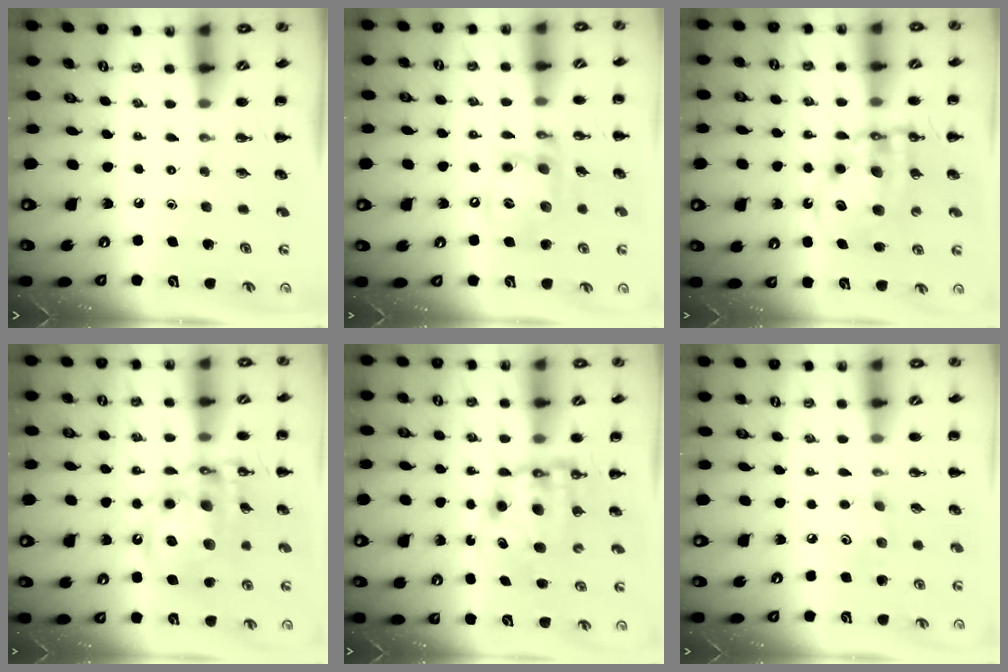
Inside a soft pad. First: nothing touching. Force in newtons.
{"total": 14.6, "press": 14.3, "slide": 2.9}
{"total": 12.5, "press": 12.0, "slide": 3.5}
{"total": 17.3, "press": 16.9, "slide": 3.9}
{"total": 9.2, "press": 9.0, "slide": 2.2}
{"total": 4.4, "press": 4.2, "slide": 1.1}